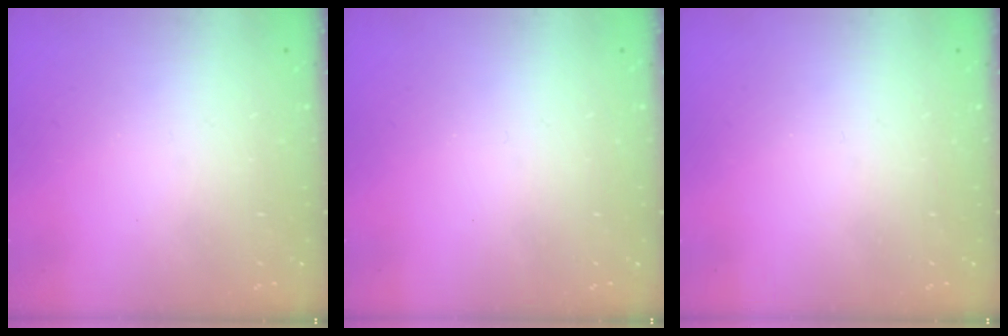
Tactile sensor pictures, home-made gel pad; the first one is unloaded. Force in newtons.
{"total": 0.0}
{"total": 0.0}